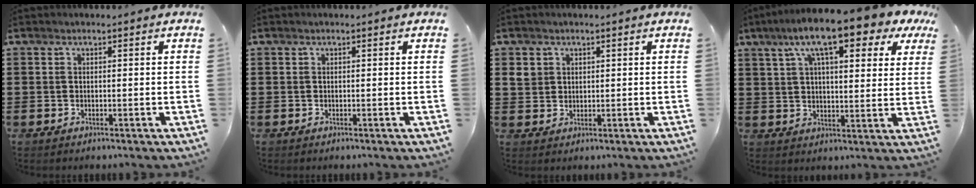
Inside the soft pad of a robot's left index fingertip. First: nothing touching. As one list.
[{"total": 0.0}, {"total": 2.6, "force": [1.2, 2.2, 0.7], "torque": [-0.023, 0.008, 0.022]}, {"total": 11.9, "force": [7.7, 2.9, 8.6], "torque": [-0.162, -0.016, 0.128]}]